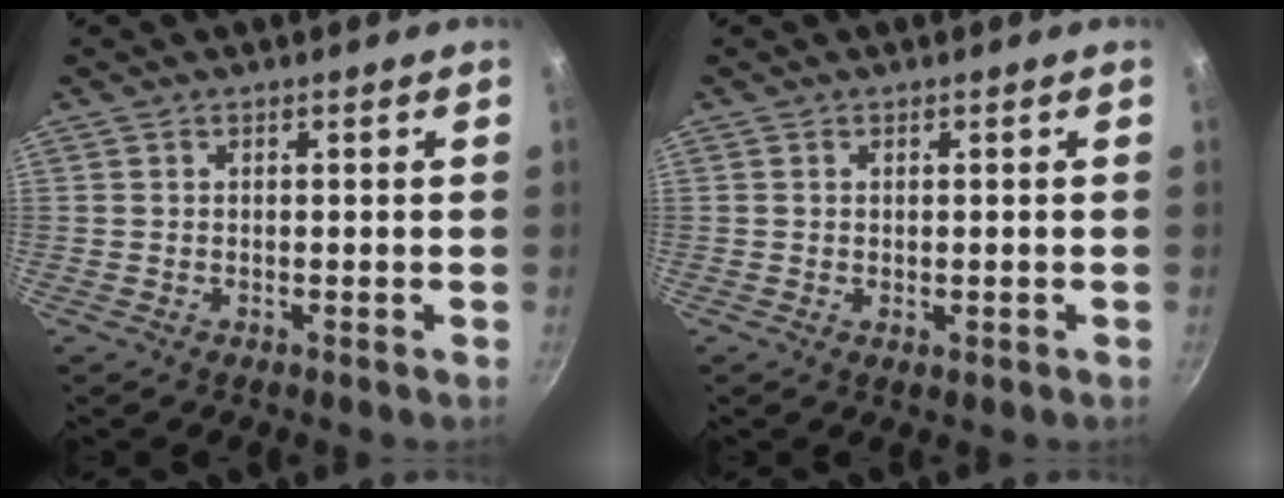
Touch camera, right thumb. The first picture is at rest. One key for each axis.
{"total": 1.1, "fx": -0.2, "fy": 0.5, "fz": 1.0, "tx": -0.014, "ty": -0.003, "tz": -0.002}